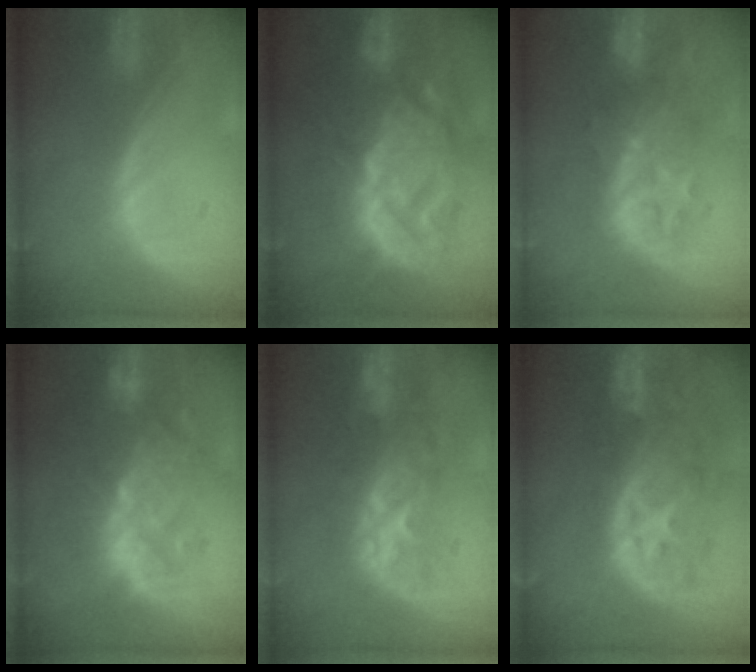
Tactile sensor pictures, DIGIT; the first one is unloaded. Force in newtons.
{"total": 14.0, "press": 13.9, "slide": 1.4}
{"total": 8.3, "press": 8.2, "slide": 1.1}
{"total": 10.3, "press": 9.8, "slide": 3.2}
{"total": 8.2, "press": 8.2, "slide": 0.5}
{"total": 11.1, "press": 9.8, "slide": 5.2}